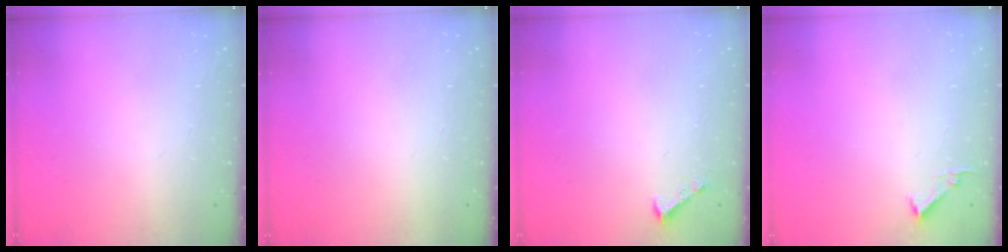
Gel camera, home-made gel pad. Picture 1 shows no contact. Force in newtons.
{"total": 1.6, "press": 1.6, "slide": 0.1}
{"total": 1.6, "press": 1.6, "slide": 0.1}
{"total": 3.4, "press": 3.4, "slide": 0.4}